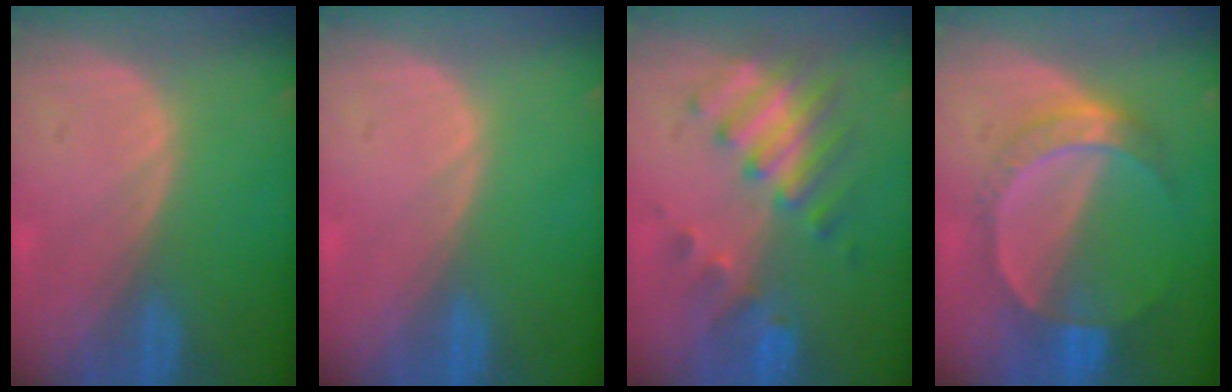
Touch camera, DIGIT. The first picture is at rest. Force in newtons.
{"total": 0.0}
{"total": 8.2, "press": 7.3, "slide": 3.8}
{"total": 7.2, "press": 6.3, "slide": 3.5}